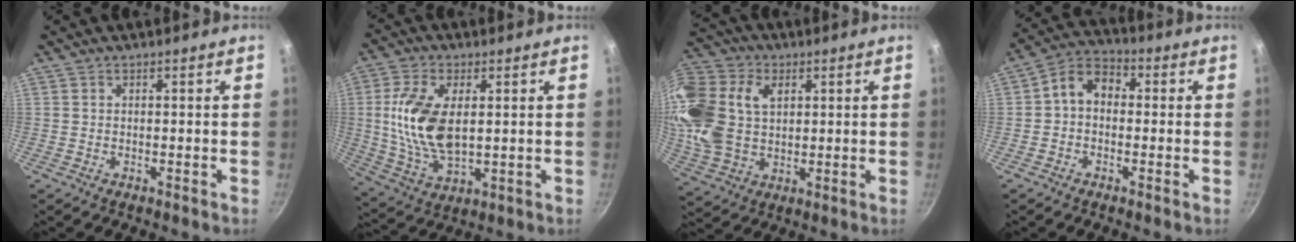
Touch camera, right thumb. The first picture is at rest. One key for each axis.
{"total": 14.5, "fx": 1.8, "fy": 7.9, "fz": 12.0, "tx": -0.230, "ty": -0.008, "tz": 0.040}
{"total": 21.0, "fx": 4.8, "fy": 15.0, "fz": 13.9, "tx": -0.301, "ty": 0.015, "tz": 0.091}
{"total": 7.1, "fx": 0.0, "fy": 5.3, "fz": 4.7, "tx": -0.063, "ty": 0.027, "tz": -0.022}